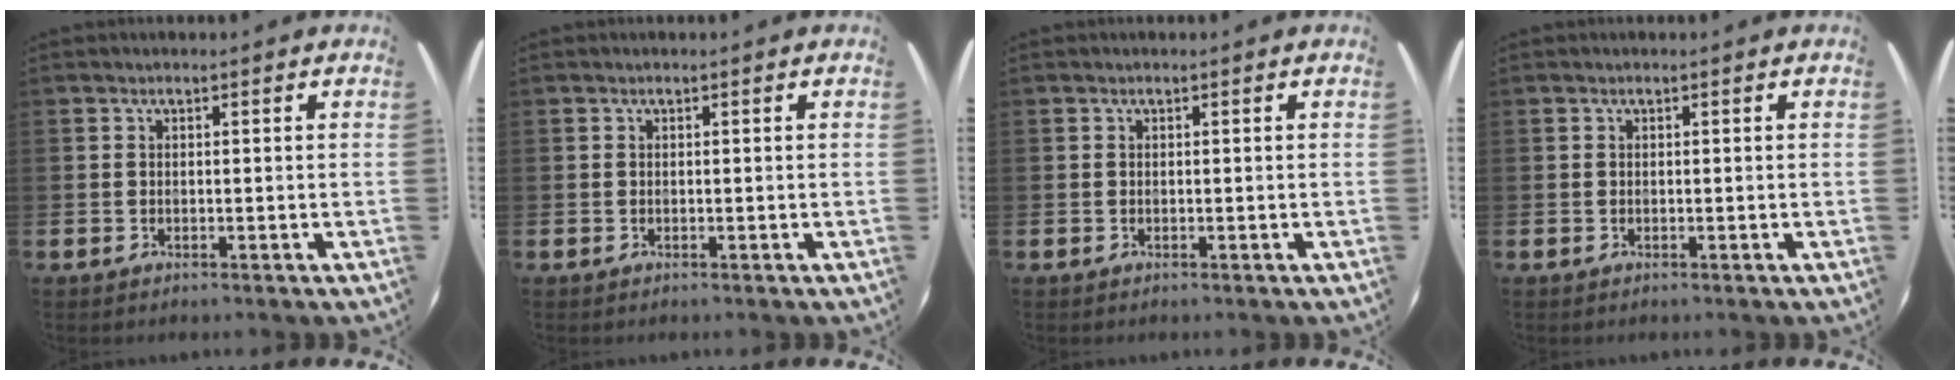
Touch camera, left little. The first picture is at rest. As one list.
[{"total": 0.0}, {"total": 0.0}, {"total": 0.0}]